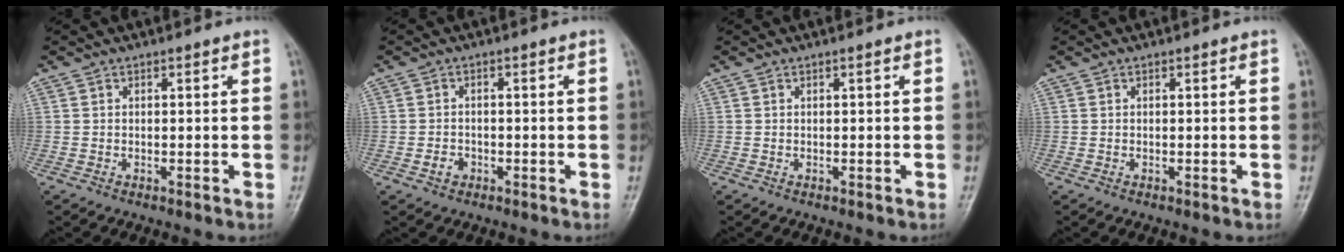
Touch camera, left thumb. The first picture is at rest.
{"total": 2.2, "force": [-1.0, 1.8, 0.8], "torque": [-0.006, 0.008, -0.018]}
{"total": 0.0}
{"total": 0.0}